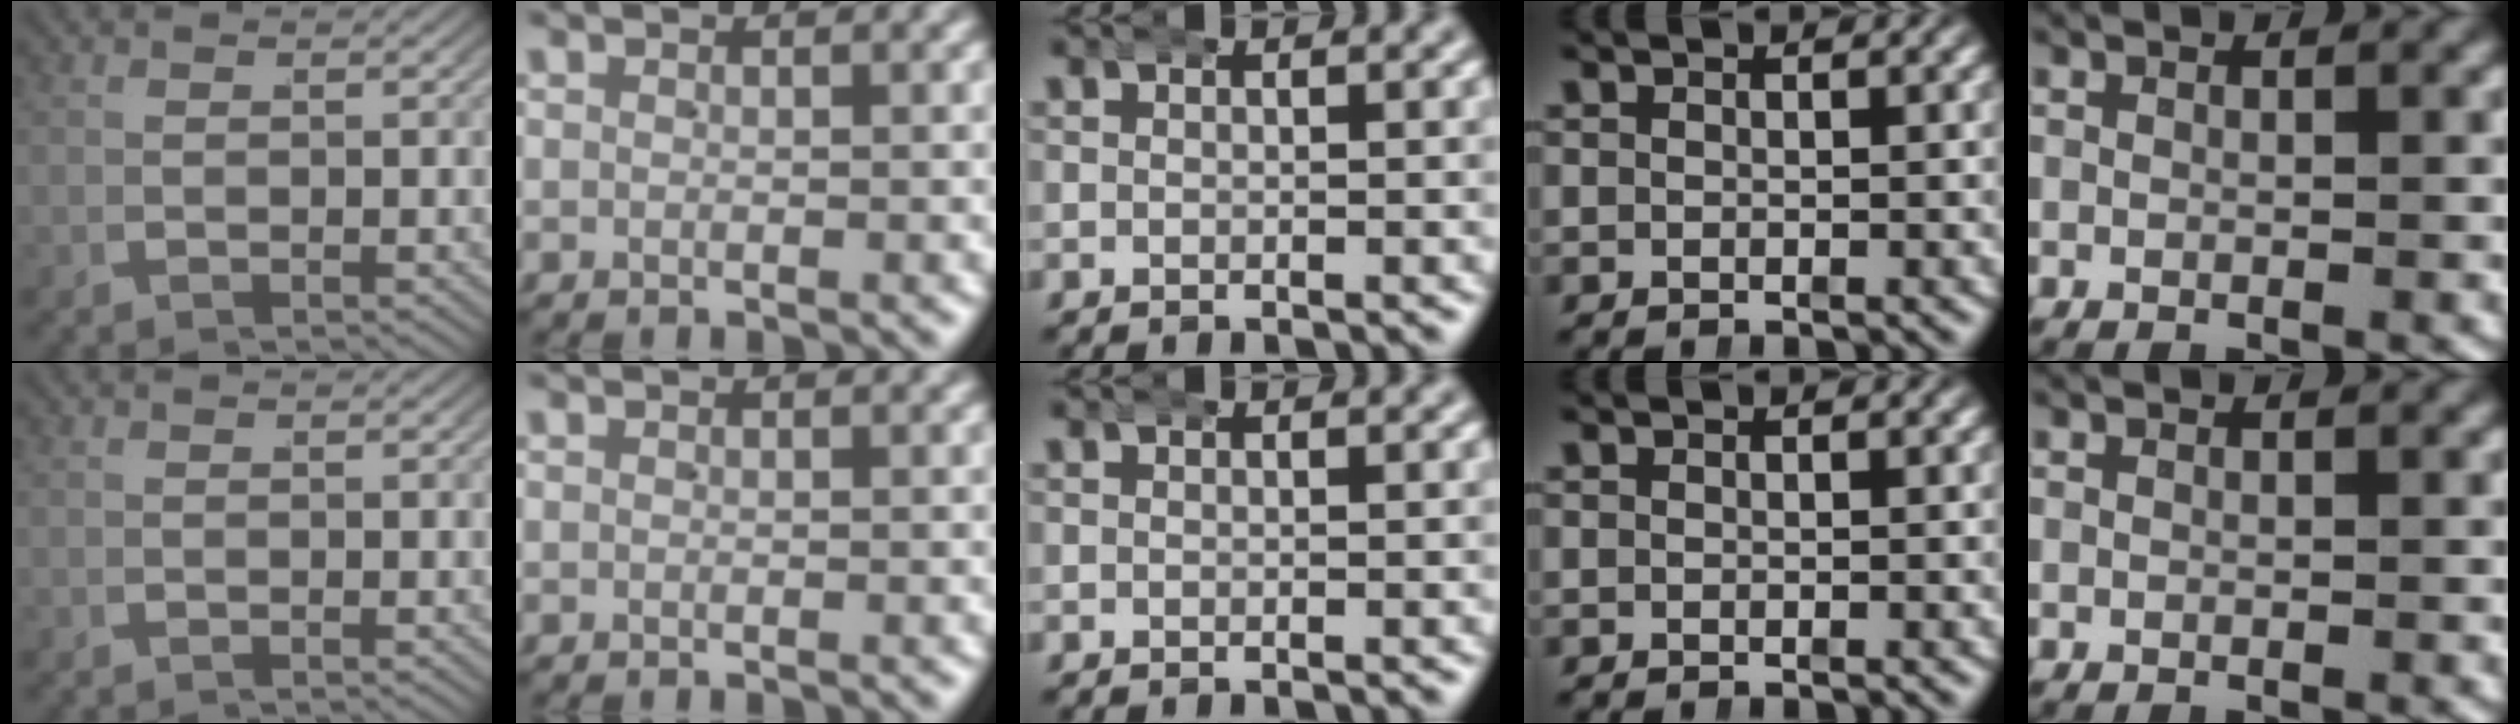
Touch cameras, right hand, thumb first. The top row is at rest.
{}